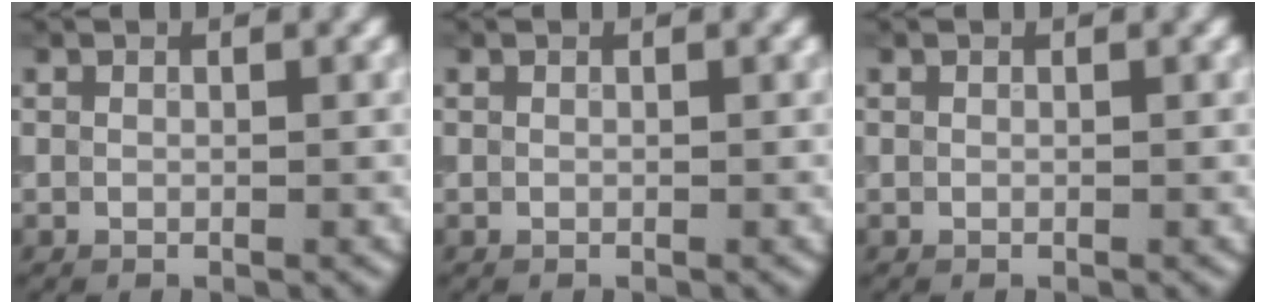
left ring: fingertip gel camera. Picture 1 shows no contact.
{"total": 0.0}
{"total": 0.0}